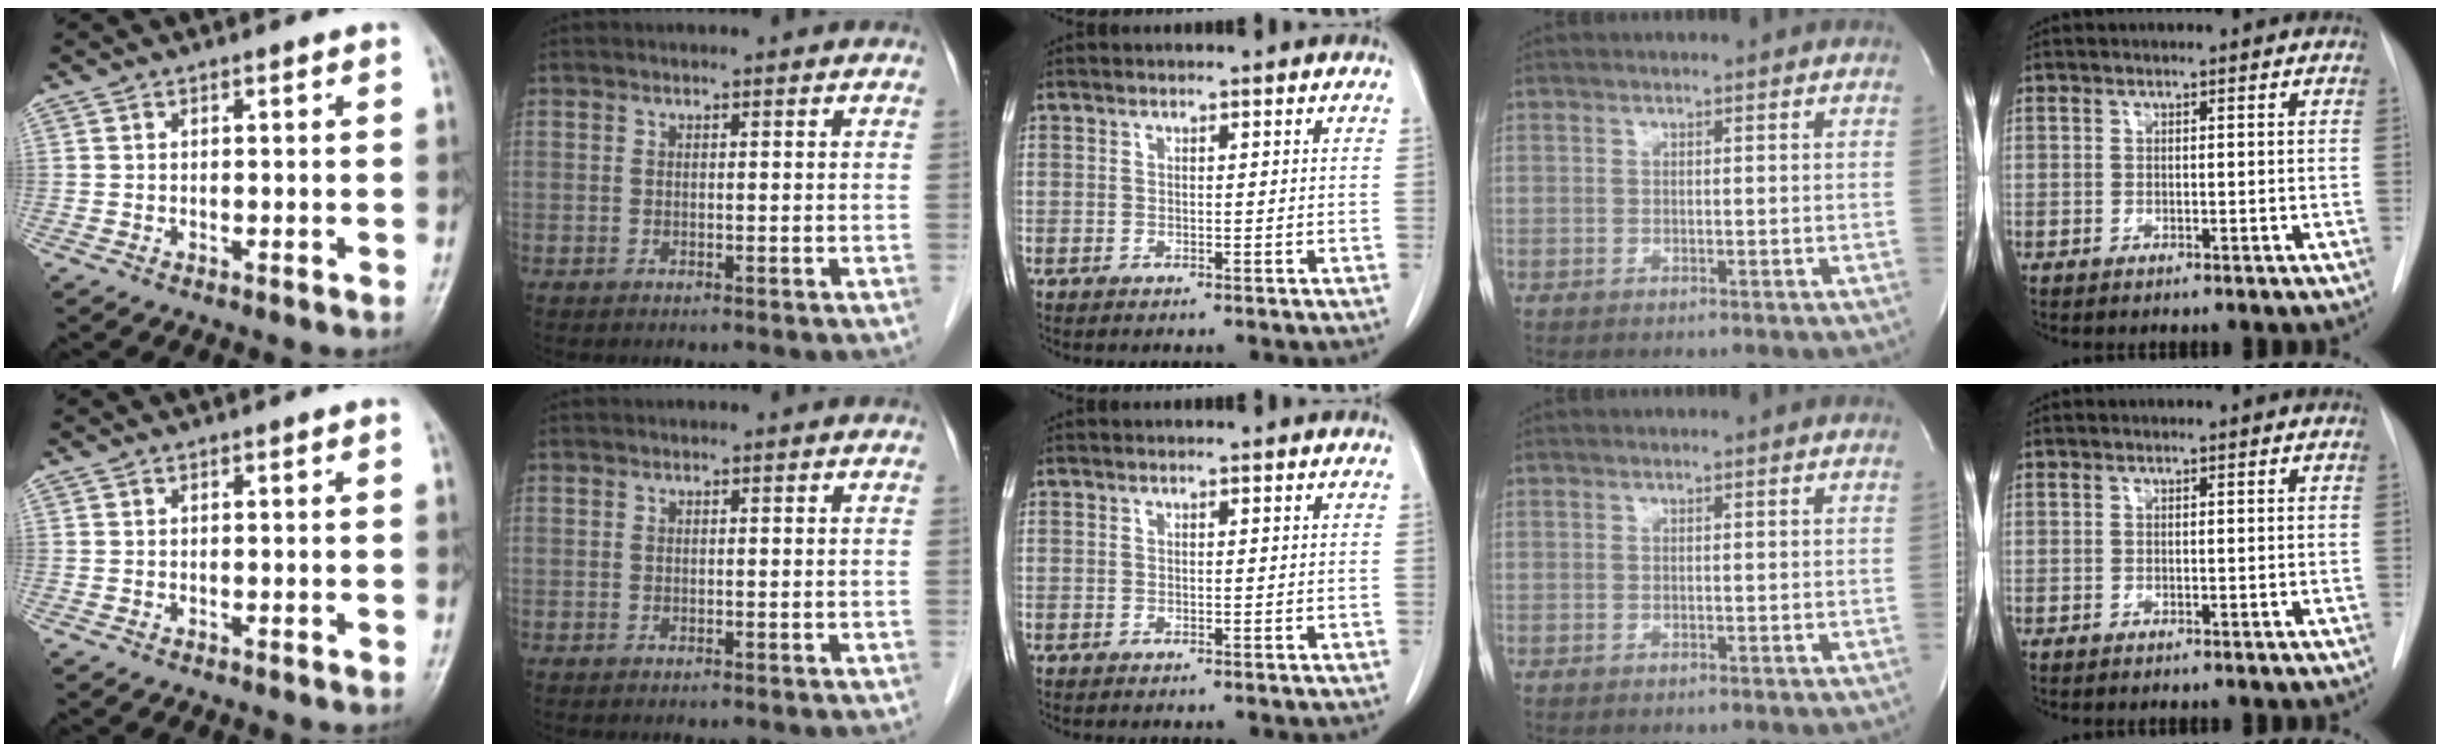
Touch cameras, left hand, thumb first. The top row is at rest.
{}